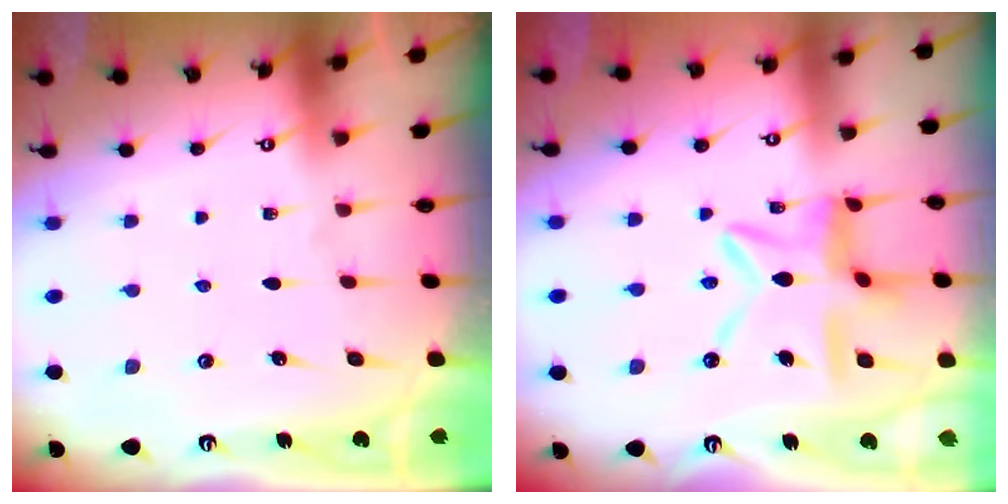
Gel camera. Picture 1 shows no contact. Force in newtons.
{"total": 11.6, "press": 11.5, "slide": 1.2}